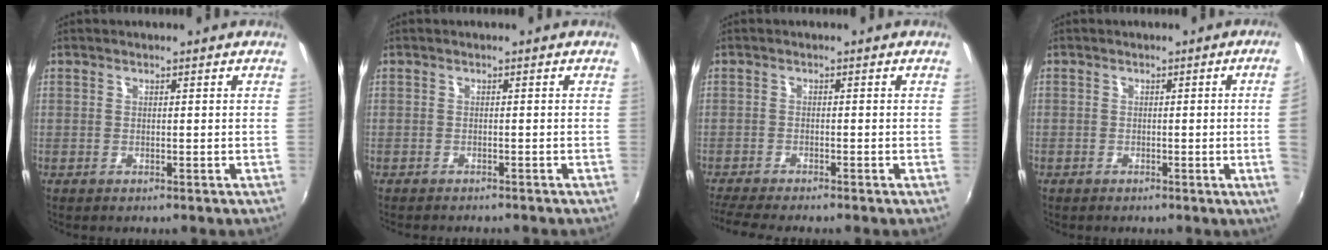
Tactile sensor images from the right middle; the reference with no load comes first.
{"total": 2.6, "force": [-2.5, 0.5, 0.9], "torque": [-0.023, -0.013, -0.039]}
{"total": 5.7, "force": [-5.1, -0.1, 2.6], "torque": [-0.067, -0.021, -0.087]}
{"total": 3.8, "force": [0.0, -1.8, 3.3], "torque": [-0.055, -0.009, 0.007]}